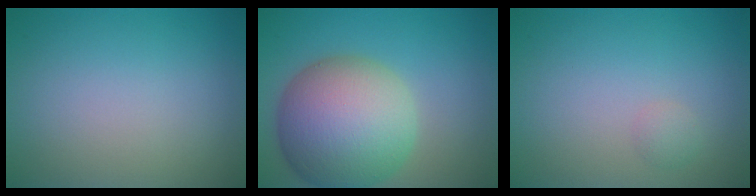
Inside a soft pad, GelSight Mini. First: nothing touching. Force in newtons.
{"total": 11.5, "press": 11.5, "slide": 0.5}
{"total": 0.8, "press": 0.8, "slide": 0.0}